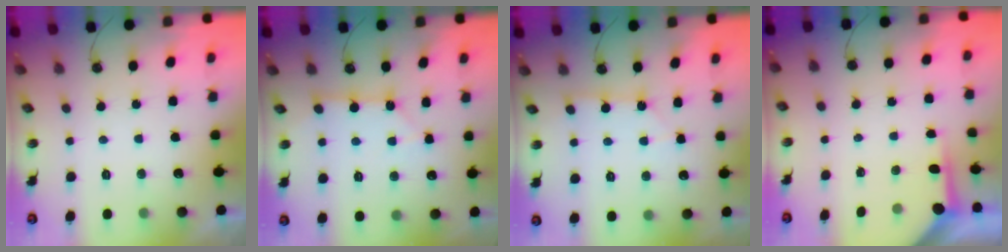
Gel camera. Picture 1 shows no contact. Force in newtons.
{"total": 2.6, "press": 2.6, "slide": 0.3}
{"total": 1.9, "press": 1.9, "slide": 0.3}
{"total": 3.9, "press": 3.9, "slide": 0.2}